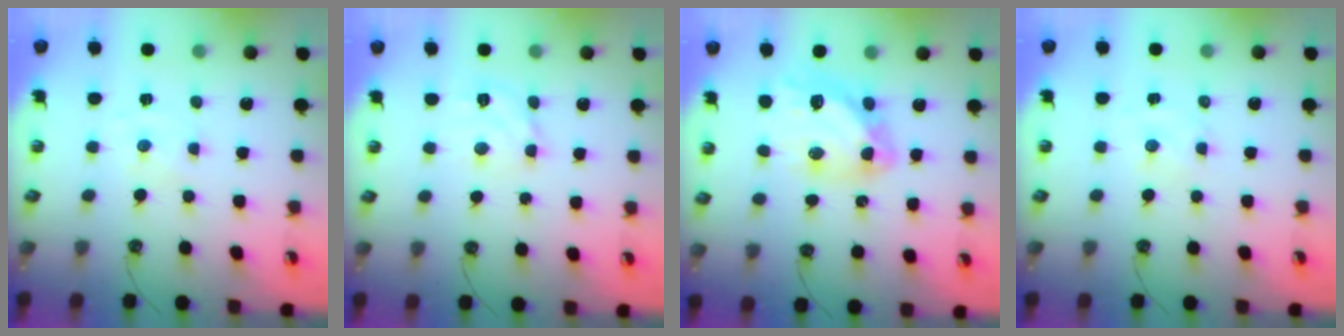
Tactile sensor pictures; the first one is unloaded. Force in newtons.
{"total": 6.8, "press": 6.8, "slide": 0.5}
{"total": 14.2, "press": 14.2, "slide": 1.1}
{"total": 1.0, "press": 0.9, "slide": 0.2}